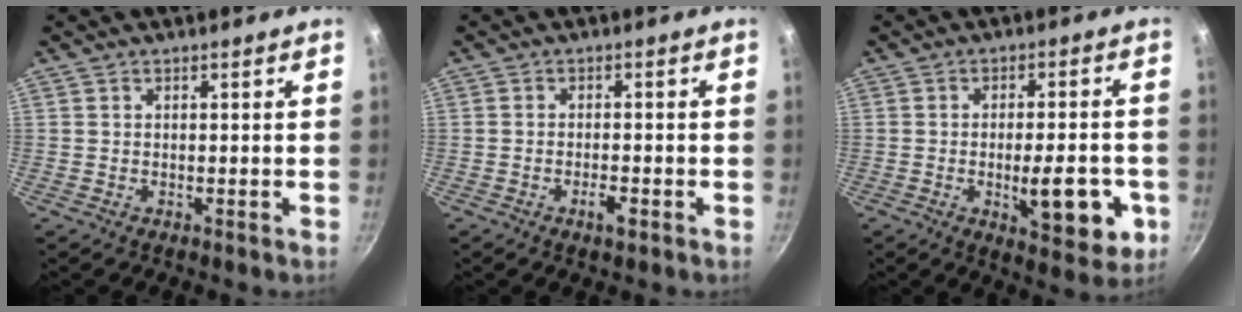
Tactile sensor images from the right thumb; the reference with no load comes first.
{"total": 2.6, "force": [-1.3, 0.9, 2.1], "torque": [-0.036, 0.008, -0.023]}
{"total": 13.1, "force": [-3.4, 5.0, 11.6], "torque": [-0.136, 0.002, -0.040]}